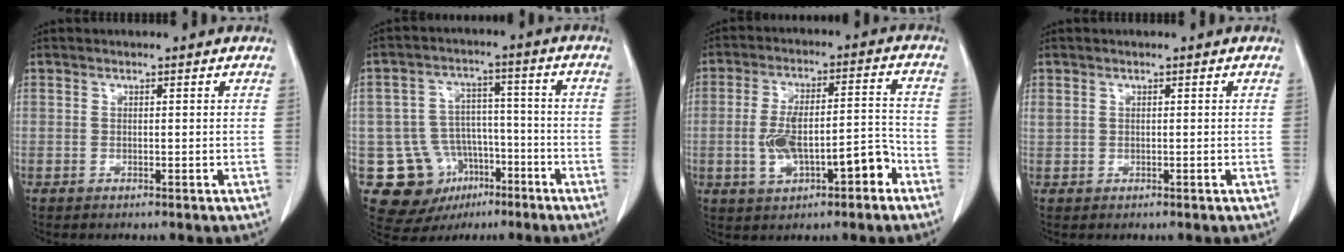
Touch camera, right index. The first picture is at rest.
{"total": 11.8, "force": [-5.2, 9.9, 3.6], "torque": [-0.060, 0.041, -0.064]}
{"total": 10.8, "force": [-3.8, 3.8, 9.3], "torque": [-0.164, 0.032, -0.052]}
{"total": 0.9, "force": [0.5, 0.7, 0.3], "torque": [-0.009, 0.021, 0.014]}